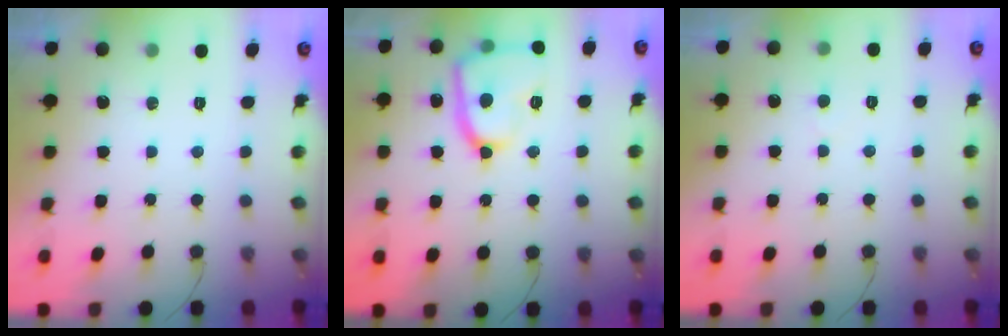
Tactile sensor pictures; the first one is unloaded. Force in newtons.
{"total": 16.4, "press": 16.3, "slide": 1.6}
{"total": 2.4, "press": 2.4, "slide": 0.2}